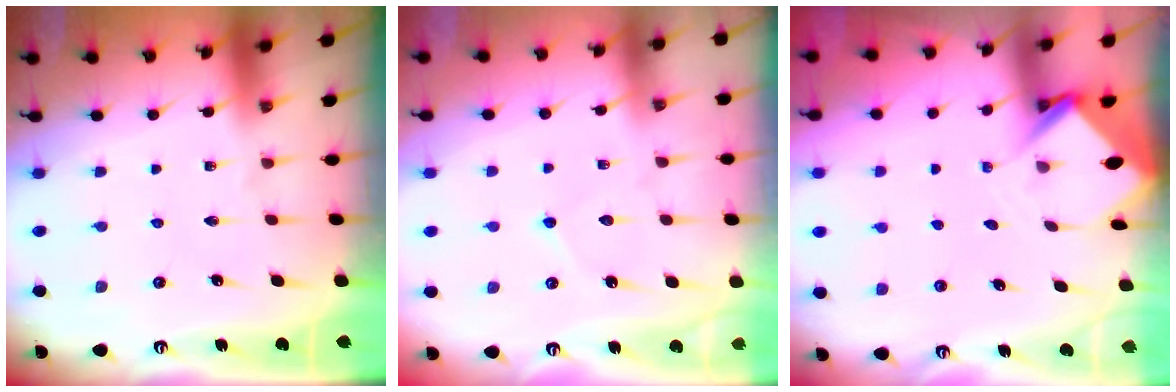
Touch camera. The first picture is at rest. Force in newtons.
{"total": 3.8, "press": 3.7, "slide": 0.3}
{"total": 3.5, "press": 3.5, "slide": 0.3}